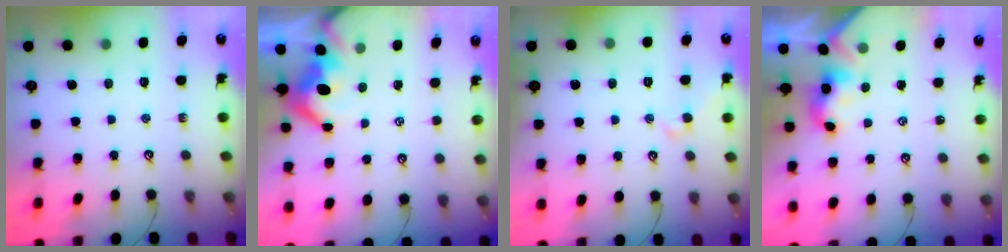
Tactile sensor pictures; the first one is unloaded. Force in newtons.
{"total": 2.0, "press": 1.8, "slide": 0.9}
{"total": 1.0, "press": 1.0, "slide": 0.1}
{"total": 2.3, "press": 2.3, "slide": 0.2}